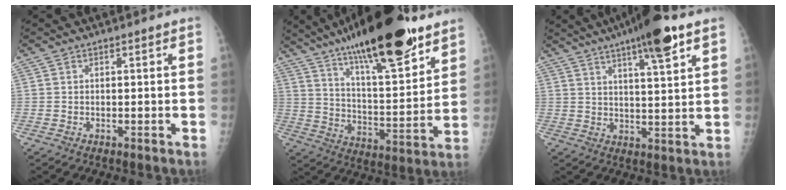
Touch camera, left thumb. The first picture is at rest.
{"total": 25.4, "force": [17.2, 6.5, 17.5], "torque": [-0.260, -0.061, 0.281]}
{"total": 12.4, "force": [7.5, 2.2, 9.6], "torque": [-0.141, -0.025, 0.113]}